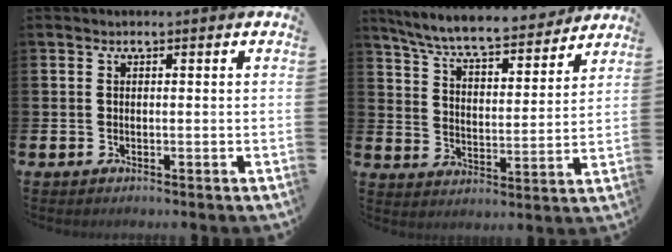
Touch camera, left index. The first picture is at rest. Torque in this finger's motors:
{"motor_torque": [1.10, -1.04, 0.68, 0.21]}